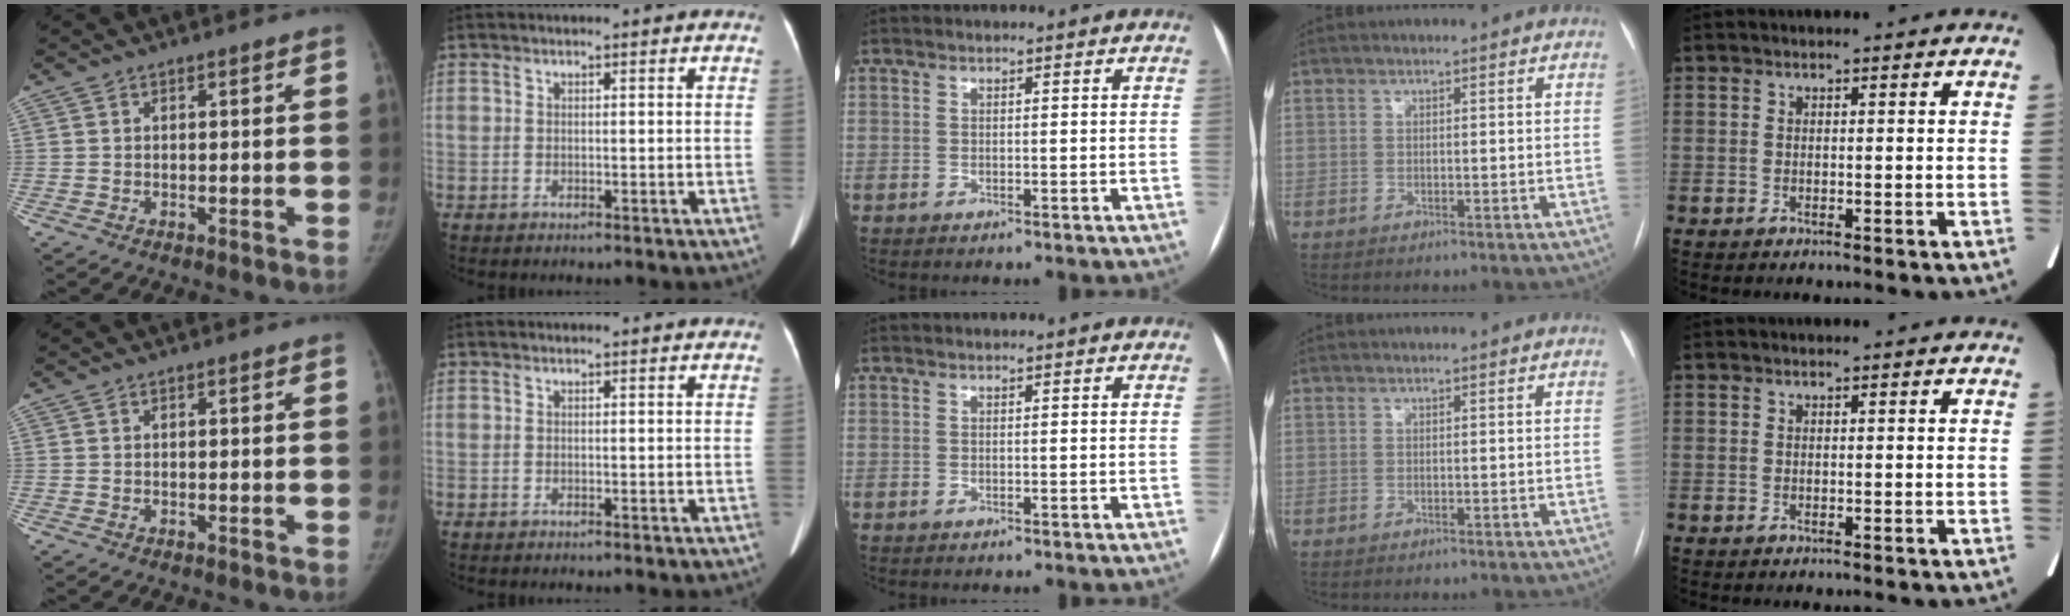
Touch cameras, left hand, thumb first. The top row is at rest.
{}